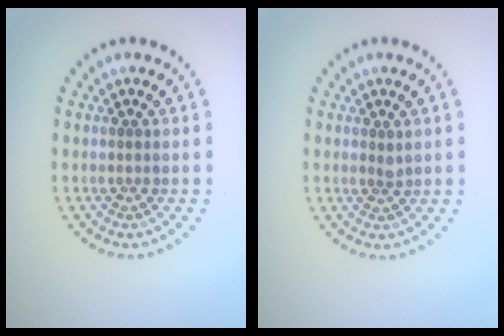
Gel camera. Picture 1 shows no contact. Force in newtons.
{"total": 0.6, "press": 0.5, "slide": 0.3}